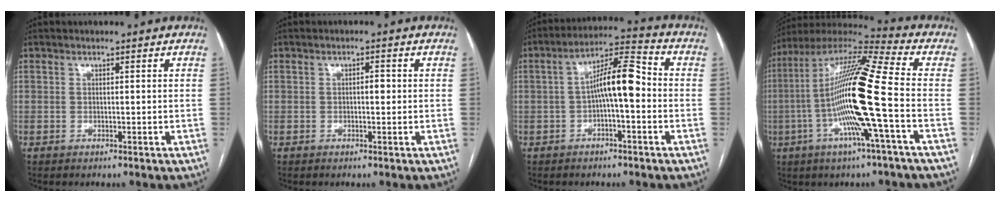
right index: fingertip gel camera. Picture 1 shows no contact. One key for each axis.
{"total": 1.5, "fx": 0.0, "fy": 0.7, "fz": 1.4, "tx": -0.020, "ty": 0.003, "tz": -0.002}
{"total": 9.0, "fx": -0.7, "fy": 2.1, "fz": 8.7, "tx": -0.151, "ty": 0.032, "tz": -0.016}
{"total": 18.9, "fx": -3.3, "fy": -0.2, "fz": 18.6, "tx": -0.355, "ty": 0.000, "tz": -0.077}